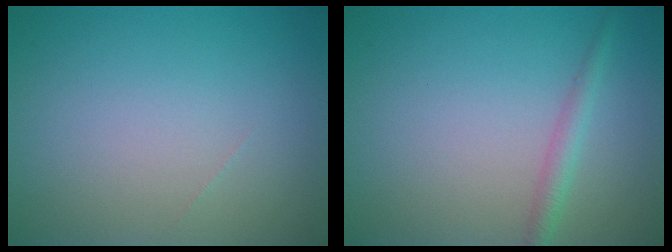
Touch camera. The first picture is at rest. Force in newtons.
{"total": 1.7, "press": 1.7, "slide": 0.1}